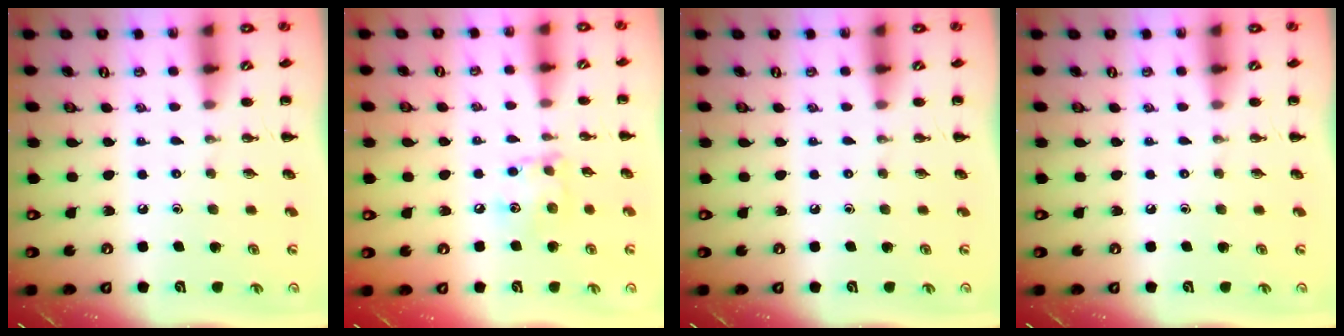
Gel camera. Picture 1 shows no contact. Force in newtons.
{"total": 8.3, "press": 8.2, "slide": 0.4}
{"total": 0.0}
{"total": 0.0}